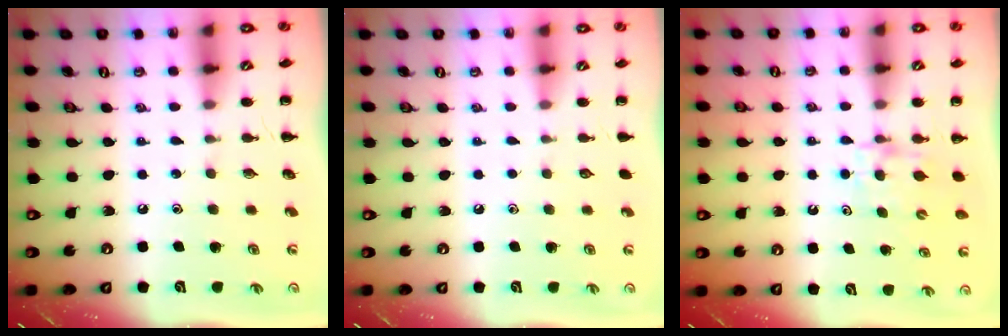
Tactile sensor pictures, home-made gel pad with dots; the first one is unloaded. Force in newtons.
{"total": 0.0}
{"total": 4.4, "press": 4.3, "slide": 1.3}